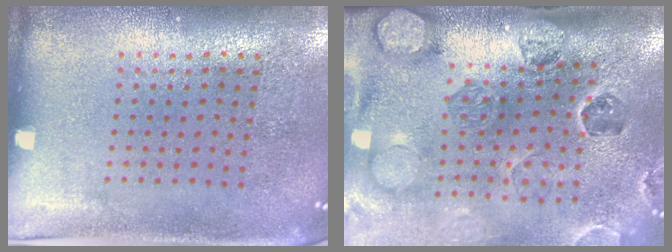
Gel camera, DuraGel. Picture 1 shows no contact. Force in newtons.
{"total": 2.9, "press": 2.7, "slide": 0.9}